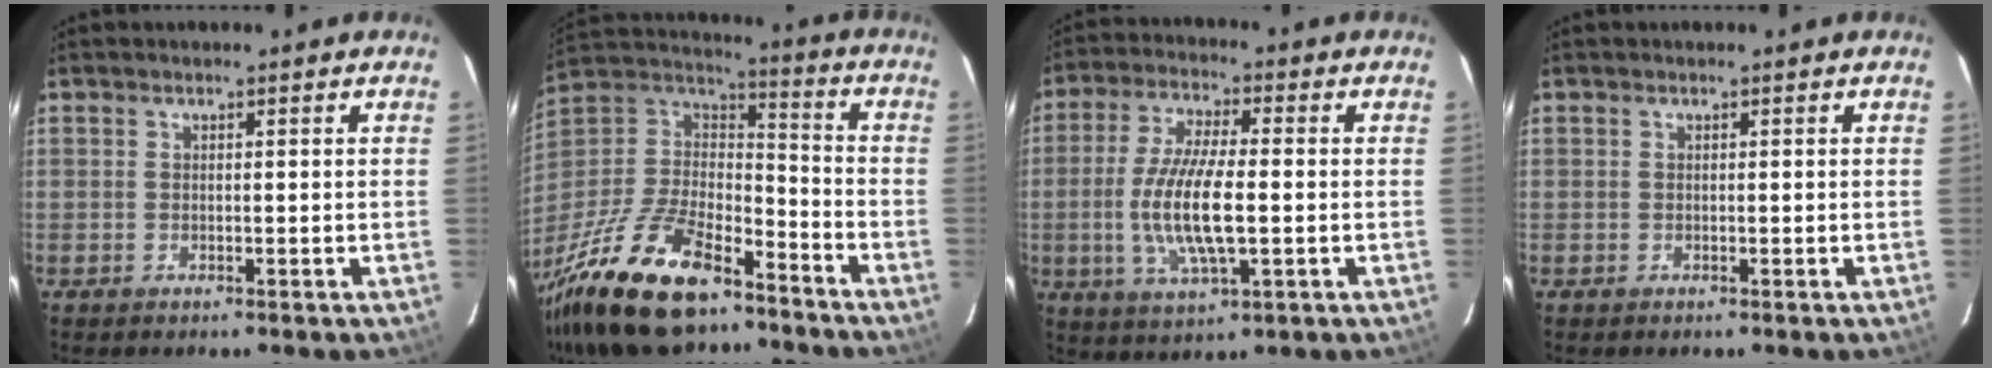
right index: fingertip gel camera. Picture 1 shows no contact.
{"total": 27.9, "force": [-19.6, 11.2, 16.5], "torque": [-0.347, -0.022, -0.332]}
{"total": 12.5, "force": [-1.6, 3.4, 12.0], "torque": [-0.244, -0.007, -0.031]}
{"total": 0.0}